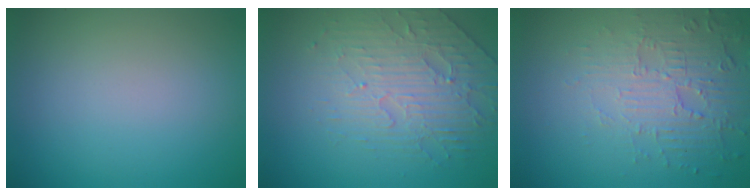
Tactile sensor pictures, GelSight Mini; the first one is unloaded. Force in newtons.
{"total": 3.9, "press": 3.6, "slide": 1.6}
{"total": 4.5, "press": 3.3, "slide": 3.1}